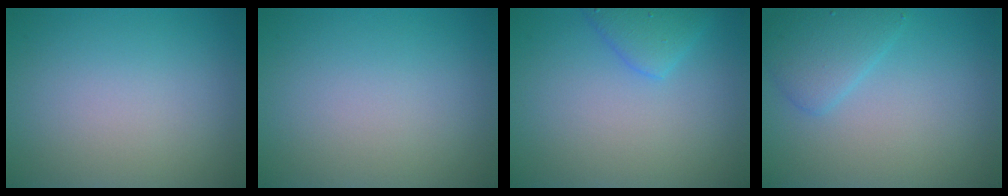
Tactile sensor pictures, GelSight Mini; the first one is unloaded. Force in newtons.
{"total": 0.0}
{"total": 2.5, "press": 2.5, "slide": 0.2}
{"total": 2.8, "press": 2.8, "slide": 0.1}